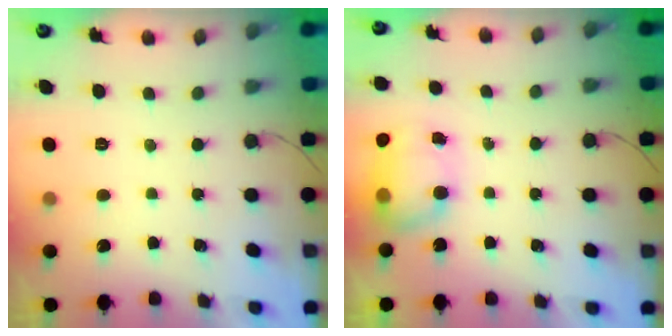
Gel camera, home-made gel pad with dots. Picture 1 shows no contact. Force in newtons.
{"total": 7.2, "press": 7.1, "slide": 1.2}